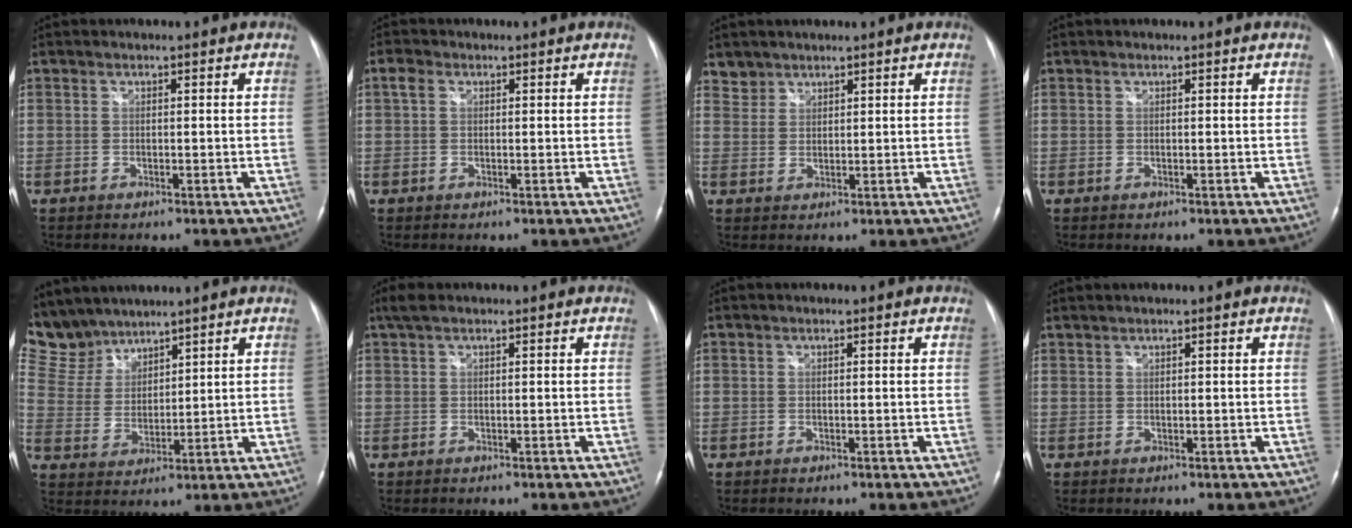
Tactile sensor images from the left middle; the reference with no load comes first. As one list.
[{"total": 1.7, "force": [0.6, 1.2, 1.0], "torque": [-0.028, 0.016, 0.012]}, {"total": 2.6, "force": [2.1, 1.4, -0.5], "torque": [0.016, 0.008, 0.038]}, {"total": 0.0}, {"total": 8.5, "force": [8.0, 3.0, 0.0], "torque": [-0.011, 0.013, 0.178]}, {"total": 2.3, "force": [1.6, 0.7, 1.5], "torque": [-0.035, 0.022, 0.031]}, {"total": 0.0}, {"total": 0.7, "force": [0.7, -0.1, 0.1], "torque": [-0.006, 0.006, 0.019]}]